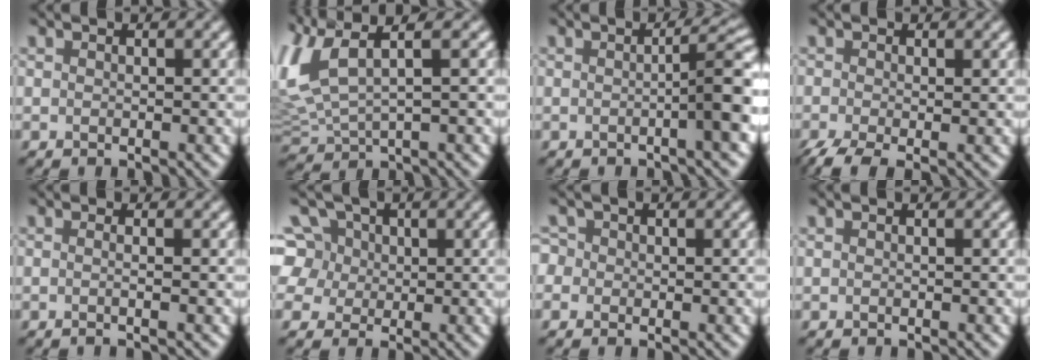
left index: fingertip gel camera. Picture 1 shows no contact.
{"total": 7.1, "force": [2.7, 2.7, 6.0], "torque": [-0.153, 0.015, 0.052]}
{"total": 4.0, "force": [-0.7, 0.5, 3.9], "torque": [-0.056, 0.011, -0.019]}
{"total": 2.8, "force": [-1.2, 0.9, 2.3], "torque": [-0.053, -0.012, -0.026]}
{"total": 1.4, "force": [-0.4, 0.3, 1.3], "torque": [-0.019, 0.000, -0.020]}
{"total": 9.3, "force": [3.9, 7.3, 4.3], "torque": [-0.089, 0.036, 0.039]}
{"total": 2.3, "force": [0.4, 2.0, 1.0], "torque": [-0.015, 0.017, -0.008]}
{"total": 0.0}